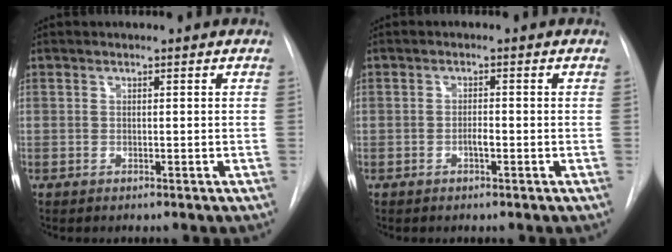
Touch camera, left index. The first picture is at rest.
{"total": 1.3, "force": [-0.6, 0.3, 1.1], "torque": [-0.019, 0.002, -0.011]}